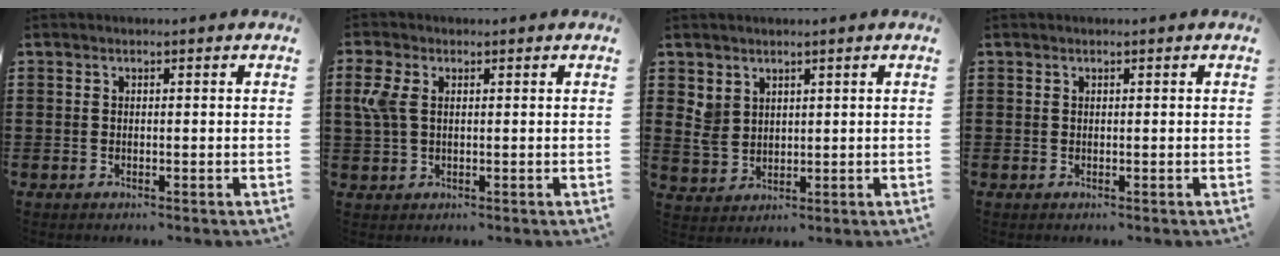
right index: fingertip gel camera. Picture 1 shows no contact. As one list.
[{"total": 4.5, "force": [1.2, 2.7, 3.4], "torque": [-0.098, 0.000, 0.014]}, {"total": 3.8, "force": [1.9, 3.0, 1.3], "torque": [-0.045, 0.008, 0.035]}, {"total": 0.0}]